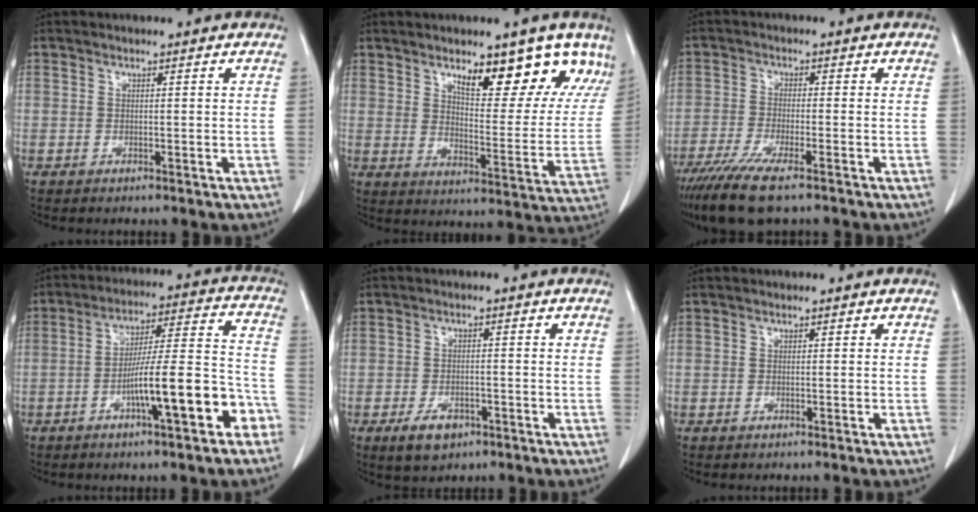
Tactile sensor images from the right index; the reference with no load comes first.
{"total": 16.6, "force": [11.1, 6.0, 10.8], "torque": [-0.117, -0.015, 0.151]}
{"total": 10.4, "force": [-7.2, 2.4, 7.1], "torque": [-0.131, -0.025, -0.121]}
{"total": 15.0, "force": [-6.3, 2.4, 13.4], "torque": [-0.206, 0.026, -0.092]}
{"total": 5.6, "force": [-3.1, 3.4, 3.3], "torque": [-0.061, -0.001, -0.043]}
{"total": 0.0}